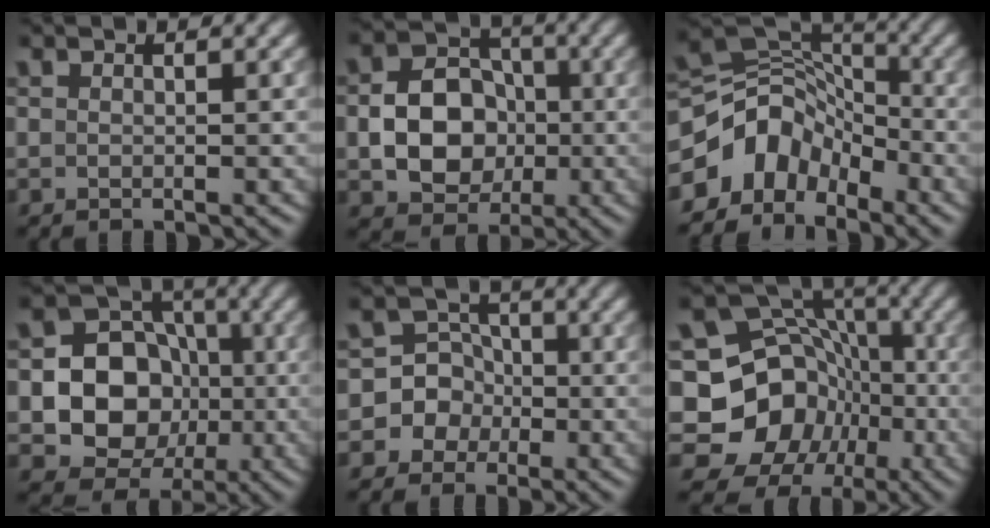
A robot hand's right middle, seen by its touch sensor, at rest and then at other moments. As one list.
[{"total": 7.0, "force": [-1.2, 5.6, 4.1], "torque": [-0.067, -0.002, -0.025]}, {"total": 6.9, "force": [-3.7, 4.9, 3.0], "torque": [-0.047, 0.012, -0.084]}, {"total": 10.3, "force": [-1.4, 9.1, 4.8], "torque": [-0.060, -0.005, -0.049]}, {"total": 7.1, "force": [-2.3, 6.7, 0.7], "torque": [0.002, 0.017, -0.069]}, {"total": 12.6, "force": [-4.0, 11.0, 4.9], "torque": [-0.096, 0.012, -0.098]}]